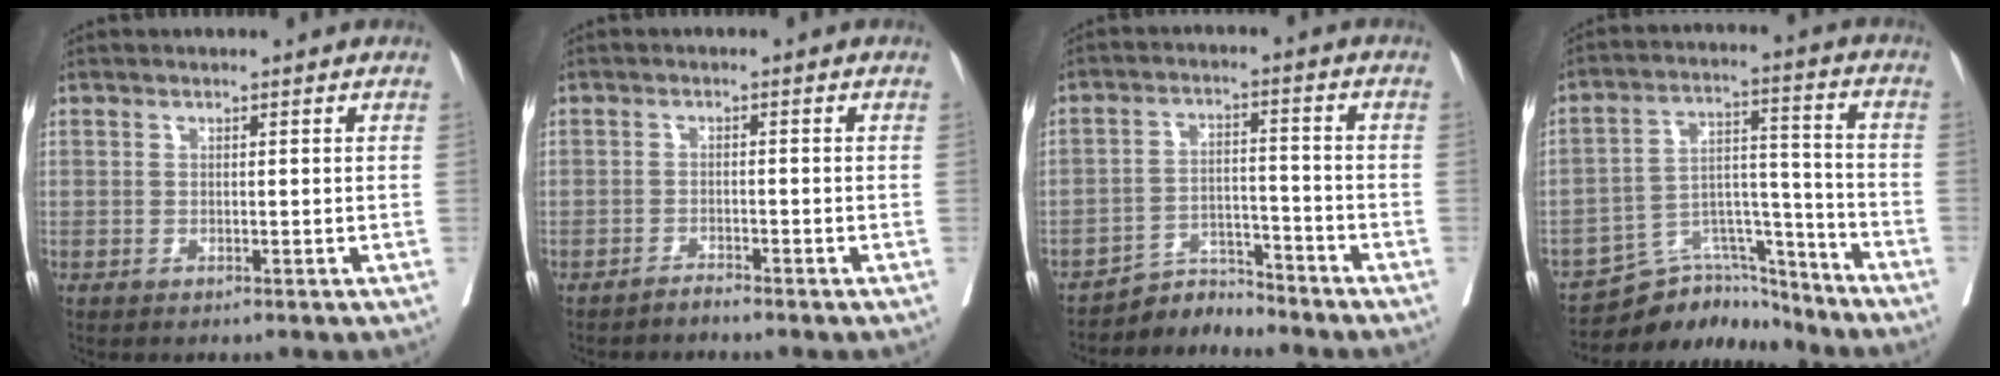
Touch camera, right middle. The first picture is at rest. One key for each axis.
{"total": 1.3, "fx": -1.3, "fy": -0.2, "fz": 0.1, "tx": 0.000, "ty": -0.002, "tz": -0.024}
{"total": 5.1, "fx": -5.0, "fy": 0.3, "fz": -0.9, "tx": 0.022, "ty": 0.008, "tz": -0.086}
{"total": 11.9, "fx": -11.5, "fy": 3.0, "fz": 1.3, "tx": -0.015, "ty": 0.044, "tz": -0.194}